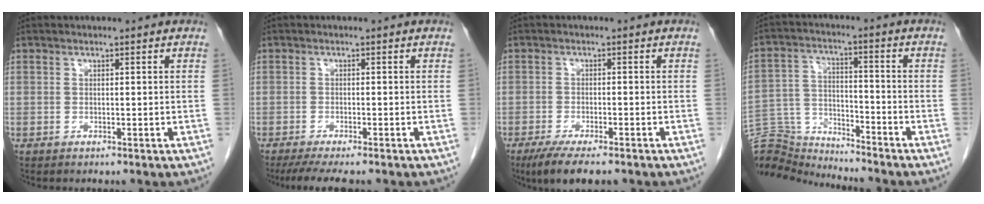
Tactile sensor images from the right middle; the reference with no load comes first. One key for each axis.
{"total": 6.8, "fx": -5.6, "fy": 1.0, "fz": 3.7, "tx": -0.052, "ty": -0.013, "tz": -0.086}
{"total": 7.9, "fx": -5.9, "fy": 1.8, "fz": 4.9, "tx": -0.076, "ty": -0.015, "tz": -0.091}
{"total": 11.4, "fx": -11.4, "fy": 0.2, "fz": -0.2, "tx": -0.004, "ty": 0.030, "tz": -0.211}